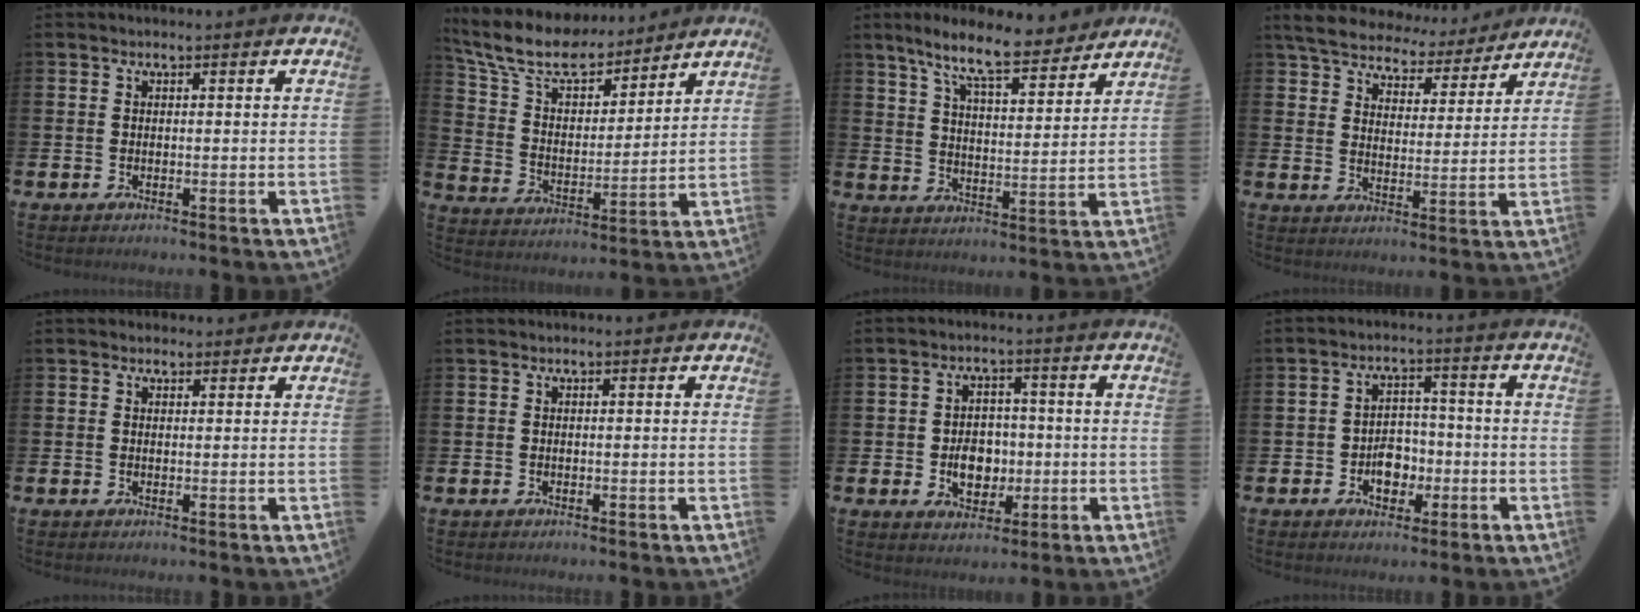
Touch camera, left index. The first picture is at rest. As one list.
[{"total": 10.3, "force": [9.0, 3.5, 3.6], "torque": [-0.114, -0.054, 0.160]}, {"total": 10.0, "force": [8.6, 1.8, 4.8], "torque": [-0.105, -0.042, 0.150]}, {"total": 6.9, "force": [6.5, 1.9, 1.4], "torque": [-0.052, -0.043, 0.112]}, {"total": 1.2, "force": [0.9, 0.7, -0.1], "torque": [0.007, 0.003, 0.016]}, {"total": 0.0}, {"total": 5.2, "force": [-0.9, 4.0, 3.1], "torque": [-0.050, 0.004, -0.023]}, {"total": 4.1, "force": [-1.6, 3.2, 2.0], "torque": [-0.036, 0.004, -0.036]}]